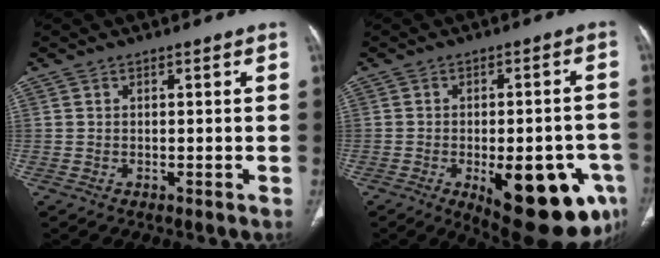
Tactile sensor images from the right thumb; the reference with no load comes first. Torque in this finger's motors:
{"motor_torque": [2.29, 2.72, 1.30, -1.34, 0.27]}